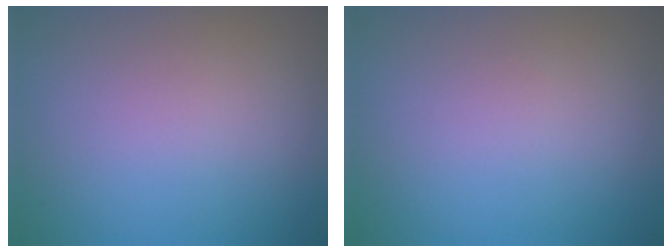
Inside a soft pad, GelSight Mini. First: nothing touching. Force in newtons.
{"total": 0.0}